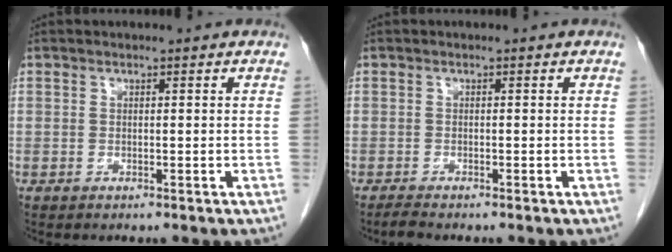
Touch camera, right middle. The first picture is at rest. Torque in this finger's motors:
{"motor_torque": [0.22, -0.09, -0.07, 0.00]}